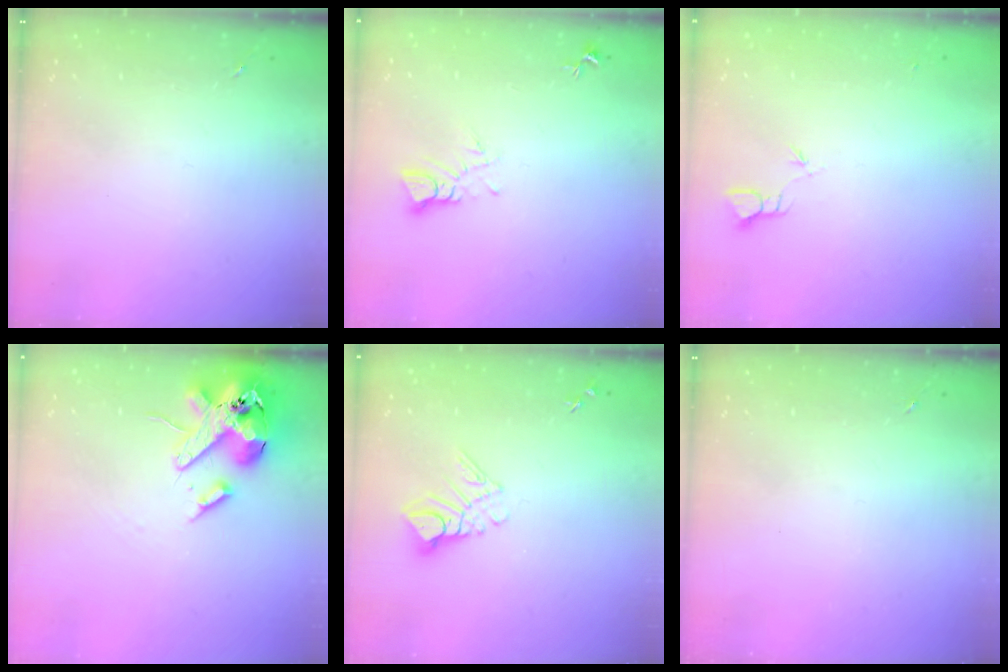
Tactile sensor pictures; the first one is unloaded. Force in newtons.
{"total": 3.8, "press": 3.7, "slide": 0.2}
{"total": 2.0, "press": 2.0, "slide": 0.1}
{"total": 17.7, "press": 17.4, "slide": 2.9}
{"total": 8.9, "press": 8.9, "slide": 0.8}
{"total": 0.0}